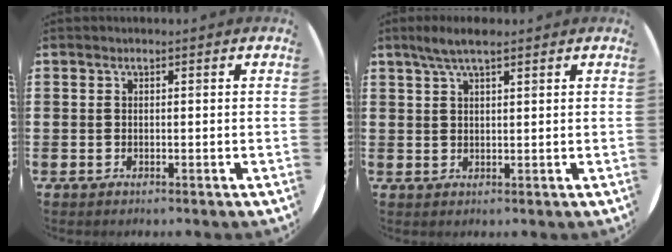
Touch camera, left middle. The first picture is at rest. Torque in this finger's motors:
{"motor_torque": [0.76, -0.53, 0.11, 0.02]}